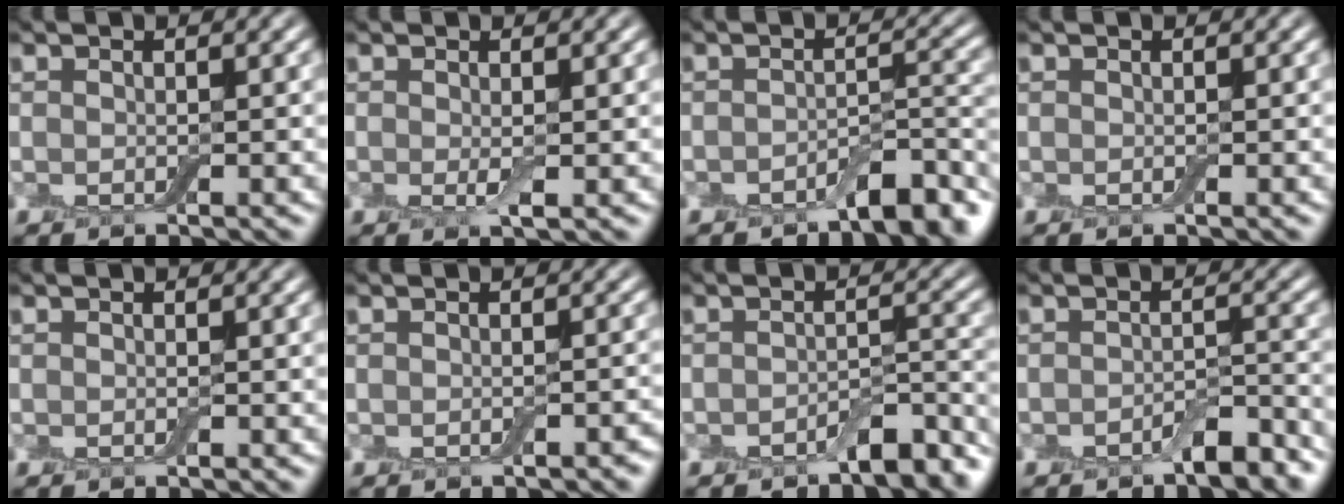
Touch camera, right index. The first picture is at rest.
{"total": 1.1, "force": [0.0, 0.3, 1.1], "torque": [-0.022, -0.004, -0.002]}
{"total": 4.1, "force": [-3.1, 1.3, 2.4], "torque": [-0.030, 0.006, -0.047]}
{"total": 0.0}
{"total": 0.0}
{"total": 1.2, "force": [-0.8, 0.5, 0.6], "torque": [-0.011, -0.001, -0.010]}
{"total": 3.8, "force": [-2.9, 1.4, 2.1], "torque": [-0.025, 0.003, -0.044]}
{"total": 3.1, "force": [-2.2, 1.0, 1.9], "torque": [-0.030, 0.004, -0.036]}